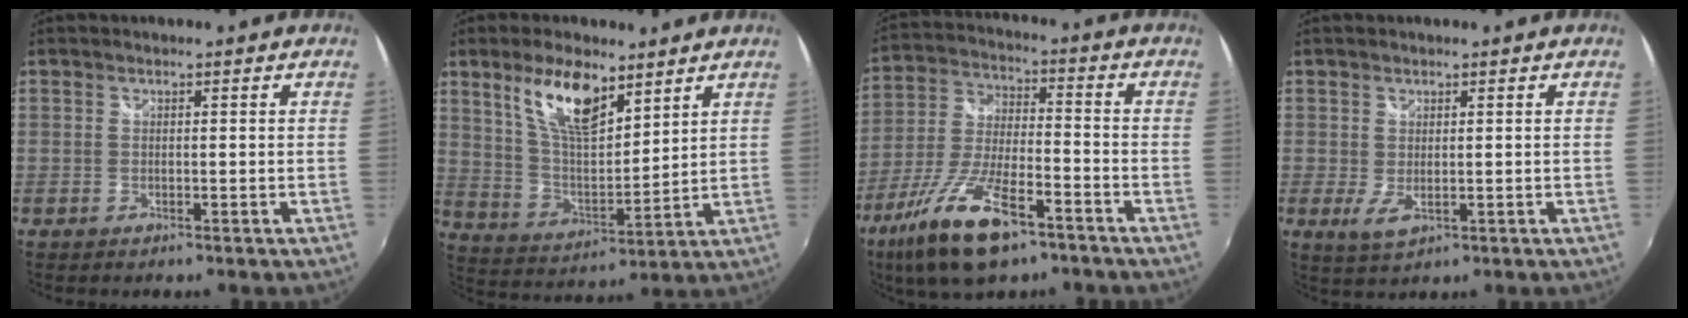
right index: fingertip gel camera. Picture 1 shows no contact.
{"total": 12.9, "force": [7.9, 4.9, 9.0], "torque": [-0.163, 0.004, 0.157]}
{"total": 16.8, "force": [-10.4, 5.7, 12.0], "torque": [-0.254, -0.034, -0.193]}
{"total": 2.9, "force": [0.2, 1.8, 2.3], "torque": [-0.040, -0.008, 0.007]}